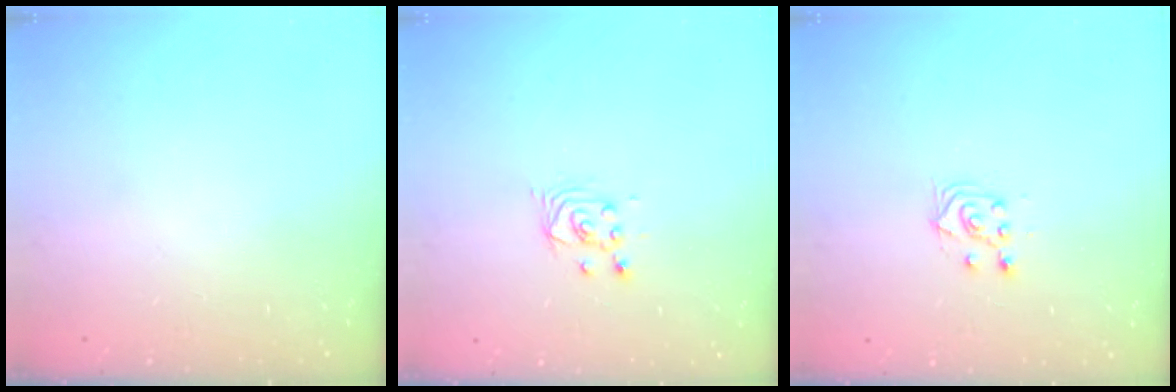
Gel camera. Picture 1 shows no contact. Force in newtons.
{"total": 2.6, "press": 2.6, "slide": 0.1}
{"total": 5.0, "press": 5.0, "slide": 0.8}